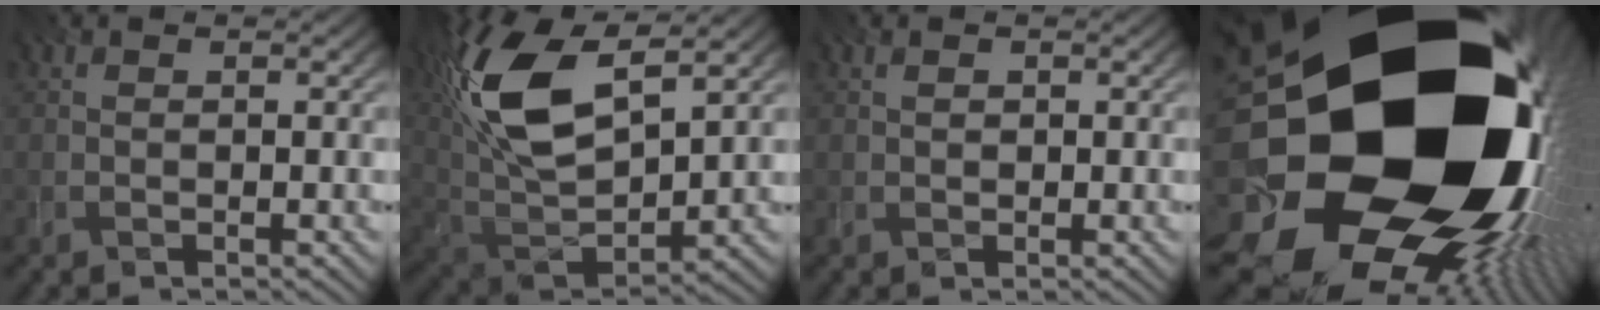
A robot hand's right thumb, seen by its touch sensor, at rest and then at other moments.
{"total": 15.6, "force": [6.7, 6.9, 12.2], "torque": [-0.284, 0.018, 0.131]}
{"total": 0.9, "force": [0.2, 0.7, 0.5], "torque": [-0.012, -0.003, 0.006]}
{"total": 24.9, "force": [1.3, 19.4, 15.5], "torque": [-0.267, -0.108, 0.001]}